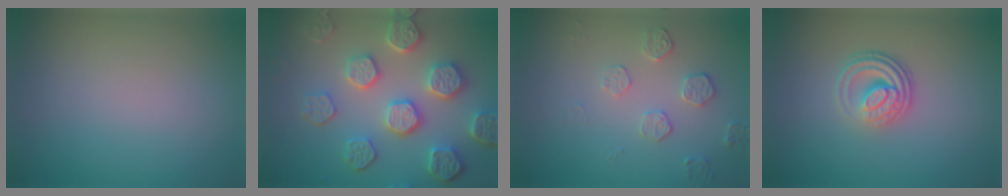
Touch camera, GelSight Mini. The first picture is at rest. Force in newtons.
{"total": 6.9, "press": 5.6, "slide": 4.1}
{"total": 1.9, "press": 1.3, "slide": 1.3}
{"total": 4.2, "press": 2.8, "slide": 3.1}